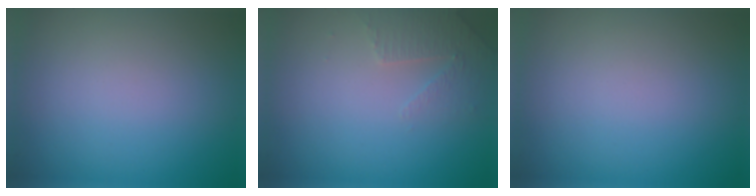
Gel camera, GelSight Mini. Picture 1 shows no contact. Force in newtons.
{"total": 1.9, "press": 1.8, "slide": 0.5}
{"total": 0.0}